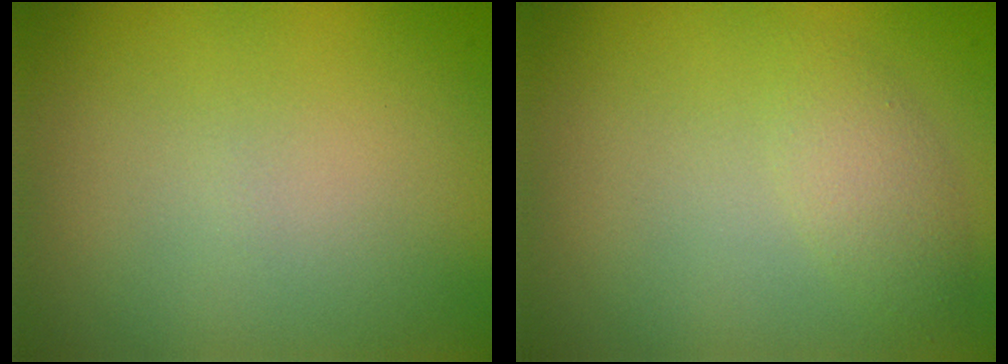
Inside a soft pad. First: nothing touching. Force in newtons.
{"total": 1.7, "press": 1.7, "slide": 0.1}